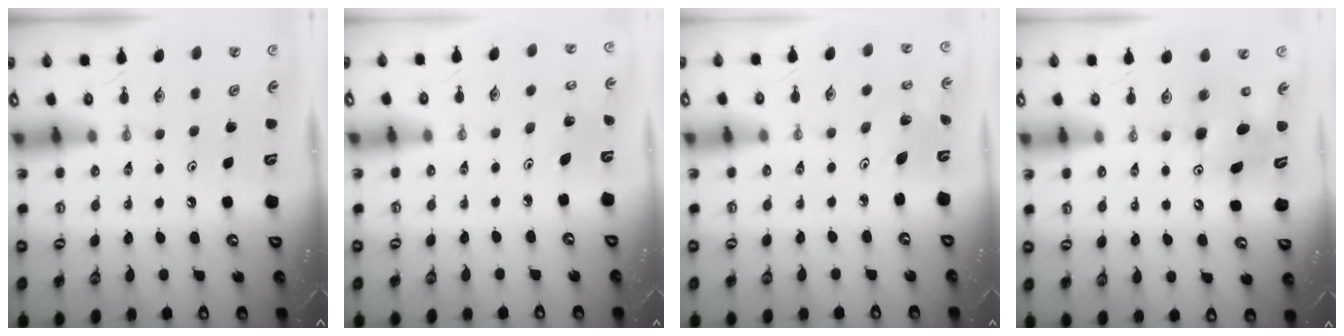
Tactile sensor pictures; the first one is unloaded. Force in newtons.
{"total": 2.2, "press": 2.2, "slide": 0.2}
{"total": 2.7, "press": 2.7, "slide": 0.1}
{"total": 8.1, "press": 8.0, "slide": 1.6}